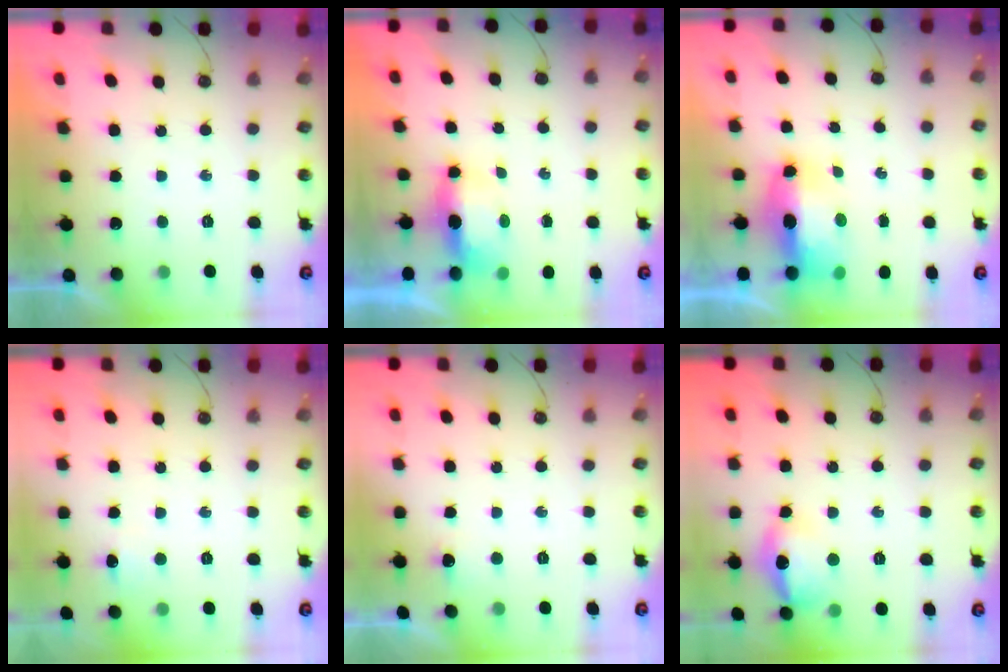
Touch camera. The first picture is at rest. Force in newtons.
{"total": 6.1, "press": 6.0, "slide": 1.2}
{"total": 10.5, "press": 10.4, "slide": 1.5}
{"total": 13.0, "press": 3.5, "slide": 12.6}
{"total": 3.0, "press": 2.8, "slide": 1.0}
{"total": 13.7, "press": 13.6, "slide": 1.0}